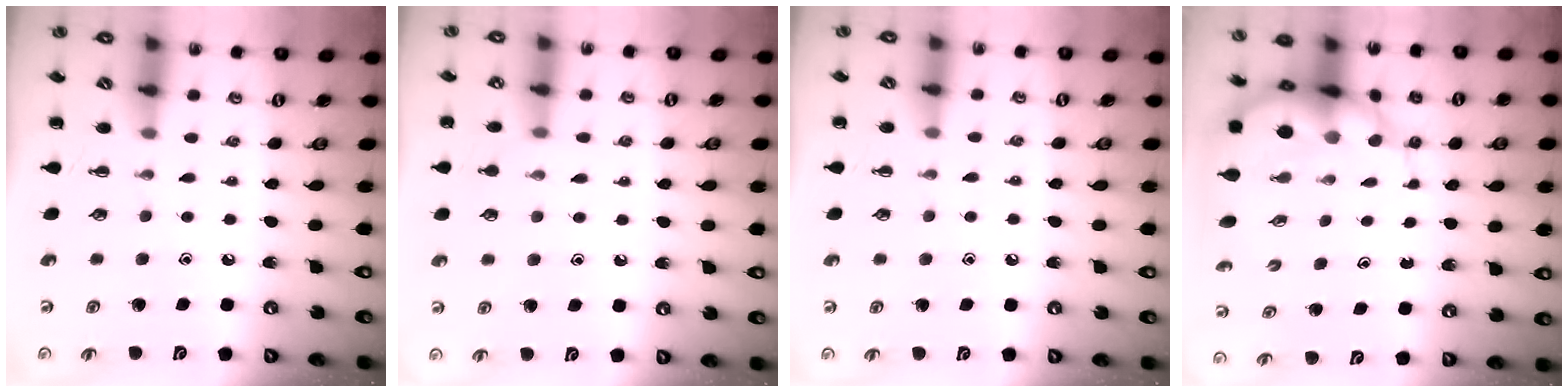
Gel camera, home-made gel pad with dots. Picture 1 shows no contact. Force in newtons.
{"total": 4.4, "press": 4.2, "slide": 1.5}
{"total": 5.2, "press": 4.9, "slide": 1.6}
{"total": 8.2, "press": 7.7, "slide": 2.8}